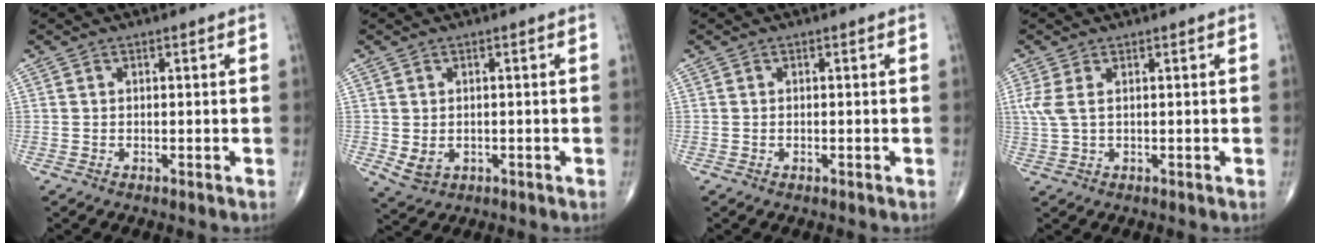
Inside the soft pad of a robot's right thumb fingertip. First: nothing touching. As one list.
[{"total": 3.5, "force": [-0.4, 2.7, 2.2], "torque": [-0.035, -0.004, 0.005]}, {"total": 0.0}, {"total": 3.4, "force": [1.0, 1.5, 2.9], "torque": [-0.086, 0.005, 0.029]}]